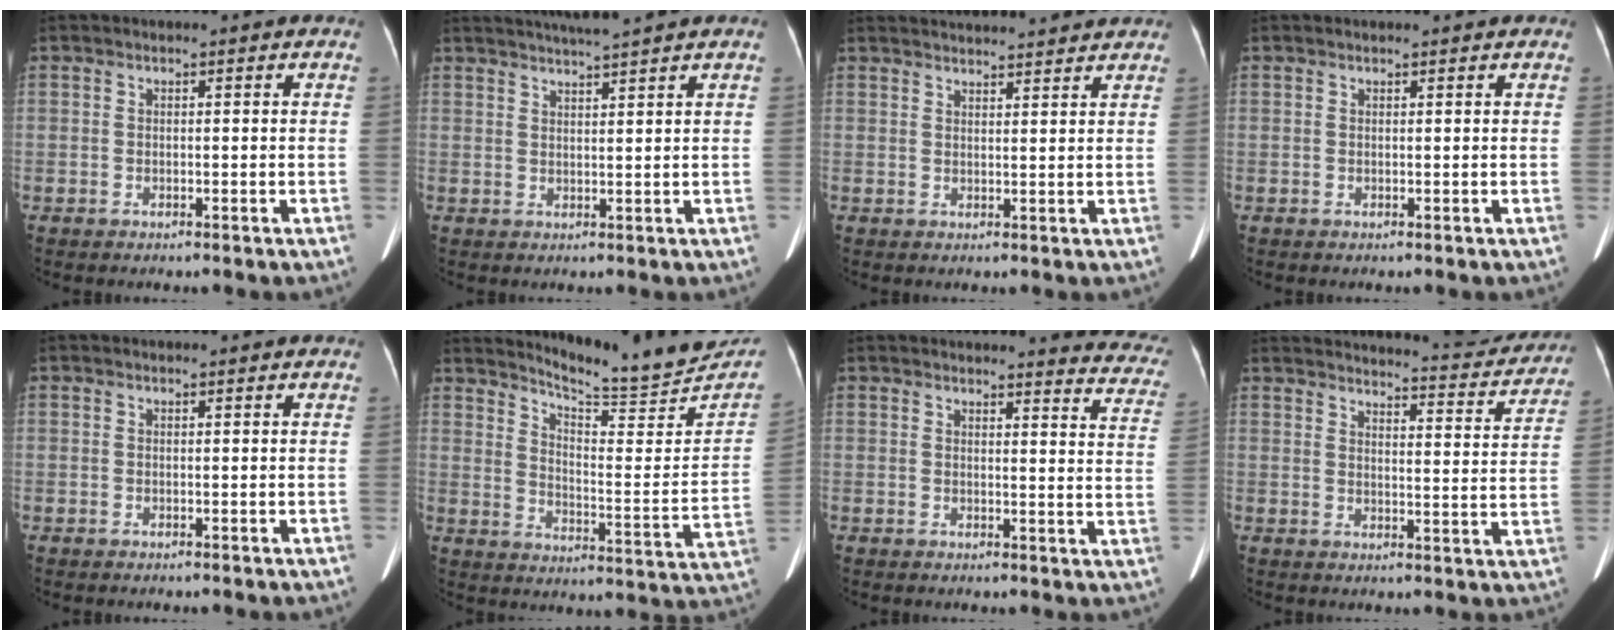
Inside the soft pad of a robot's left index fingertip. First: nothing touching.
{"total": 5.8, "force": [5.1, -1.5, 2.4], "torque": [-0.038, 0.009, 0.080]}
{"total": 10.9, "force": [10.5, 1.0, 3.1], "torque": [-0.042, 0.028, 0.133]}
{"total": 0.8, "force": [0.8, 0.0, 0.1], "torque": [-0.007, 0.006, 0.011]}
{"total": 0.0}
{"total": 18.3, "force": [17.6, -0.2, 4.9], "torque": [-0.082, -0.099, 0.234]}
{"total": 13.4, "force": [13.1, 1.7, 2.3], "torque": [0.015, -0.086, 0.105]}
{"total": 19.8, "force": [19.0, 2.9, 4.7], "torque": [-0.052, -0.047, 0.219]}